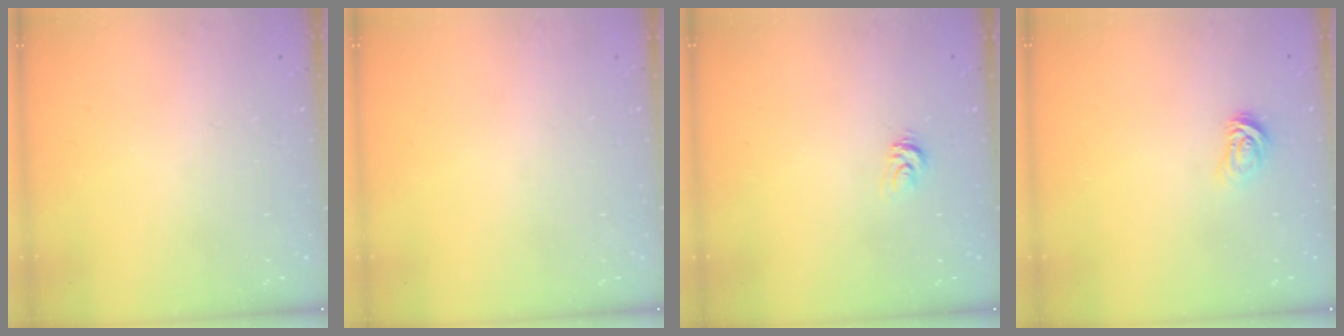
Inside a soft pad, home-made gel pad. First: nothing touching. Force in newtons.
{"total": 0.0}
{"total": 4.0, "press": 4.0, "slide": 0.2}
{"total": 2.9, "press": 2.8, "slide": 0.4}